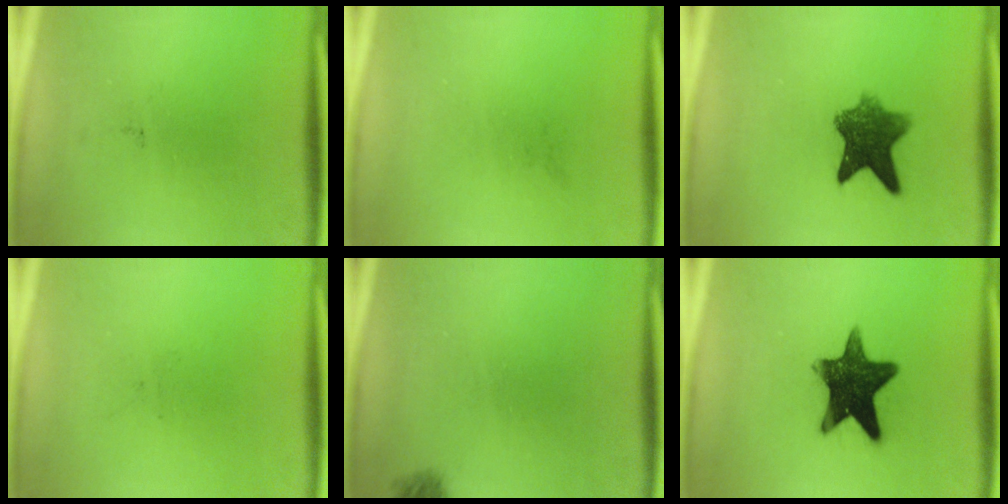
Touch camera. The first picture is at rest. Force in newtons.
{"total": 0.0}
{"total": 8.3}
{"total": 0.0}
{"total": 1.0}
{"total": 14.1}